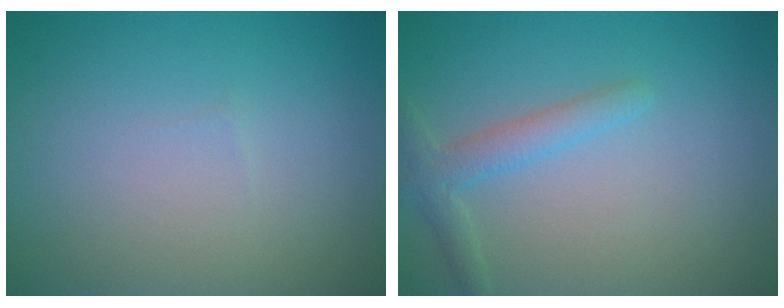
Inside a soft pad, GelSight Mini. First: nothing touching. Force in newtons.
{"total": 2.3, "press": 2.3, "slide": 0.1}